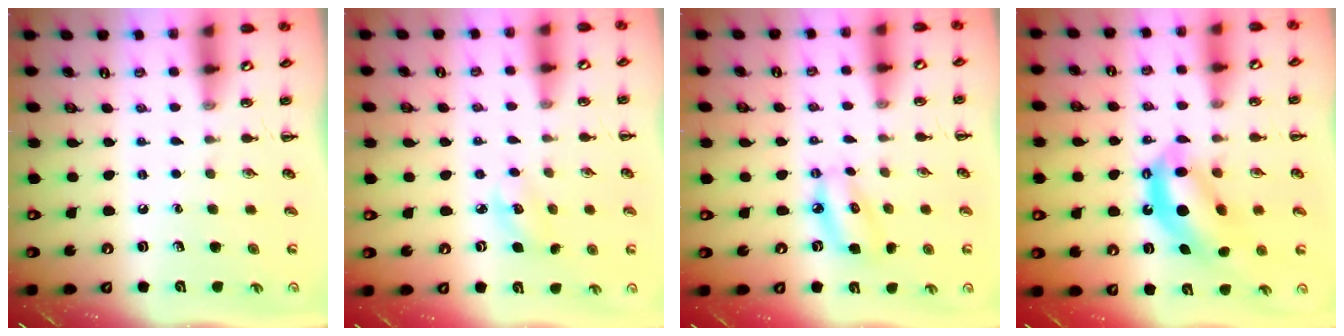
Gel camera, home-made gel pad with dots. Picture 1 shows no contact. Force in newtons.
{"total": 3.8, "press": 3.7, "slide": 1.0}
{"total": 7.2, "press": 7.0, "slide": 1.8}
{"total": 11.0, "press": 10.6, "slide": 2.9}